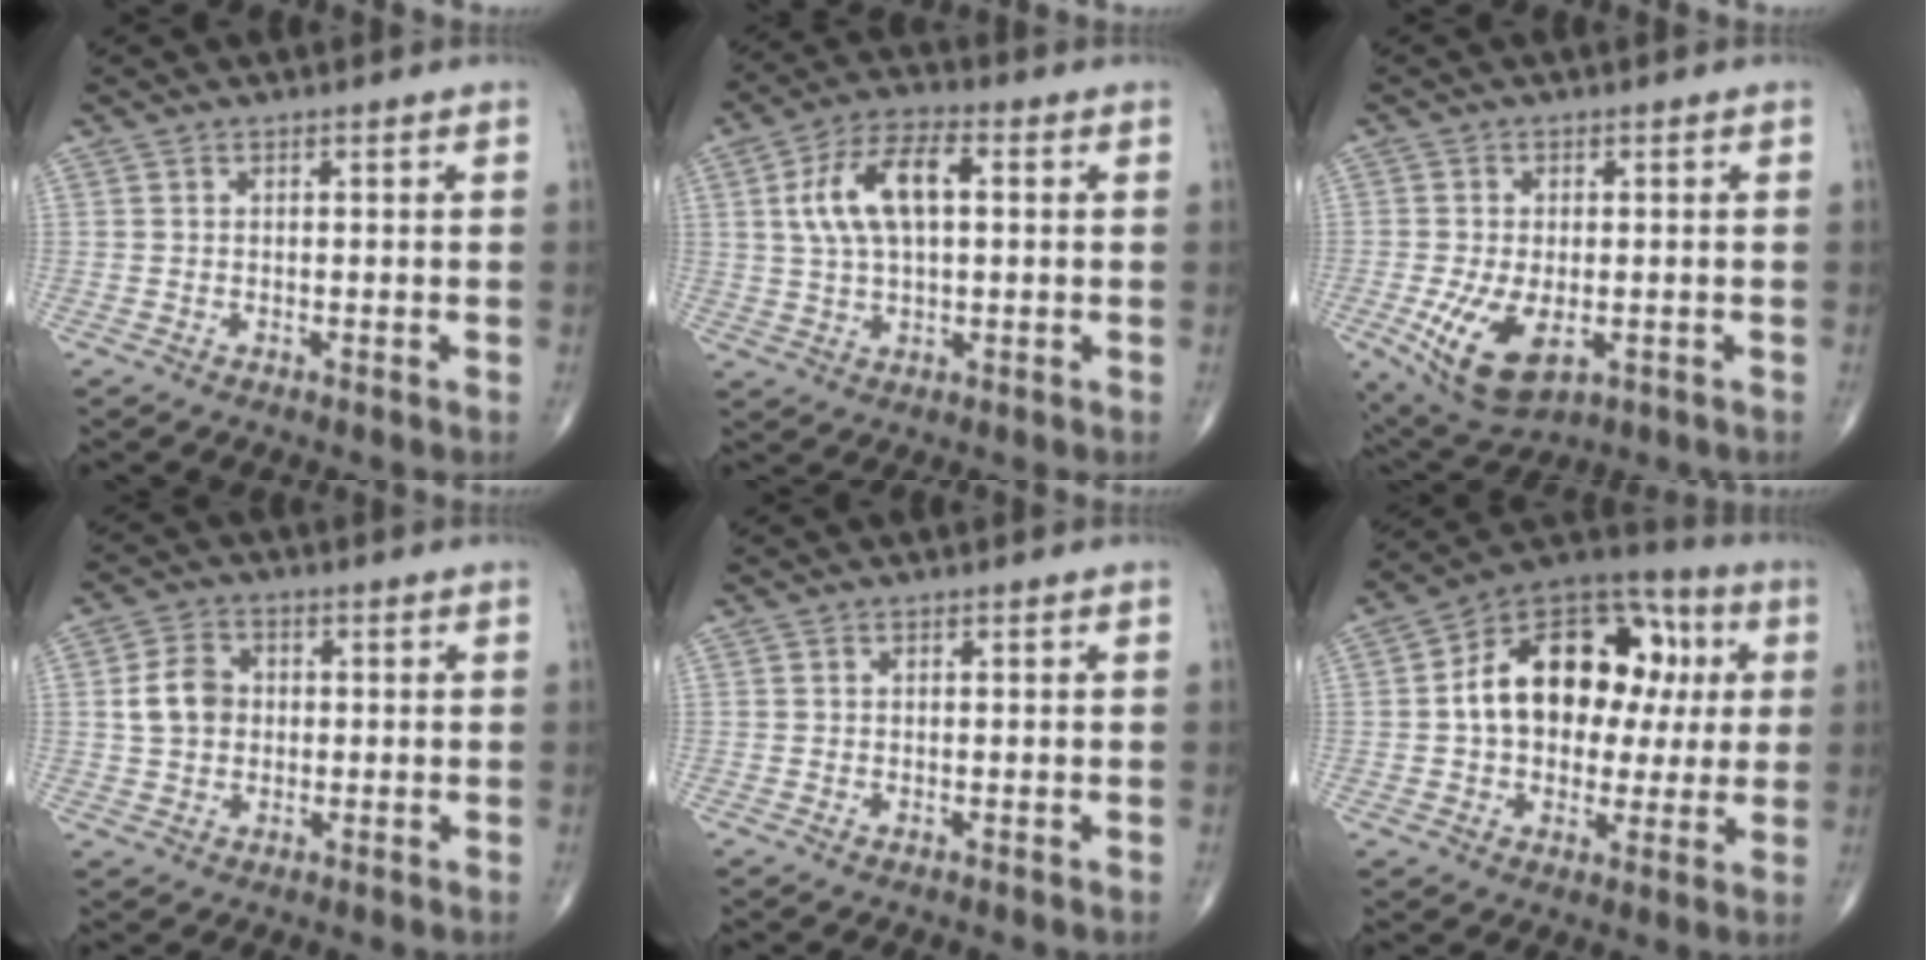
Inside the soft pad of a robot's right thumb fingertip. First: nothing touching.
{"total": 11.6, "force": [2.2, 5.7, 9.9], "torque": [-0.186, 0.017, 0.037]}
{"total": 10.4, "force": [-2.8, 5.5, 8.4], "torque": [-0.152, -0.012, -0.036]}
{"total": 6.3, "force": [0.4, 5.0, 3.7], "torque": [-0.057, 0.009, 0.005]}
{"total": 0.0}
{"total": 21.0, "force": [2.6, 14.3, 15.2], "torque": [-0.190, 0.032, 0.036]}